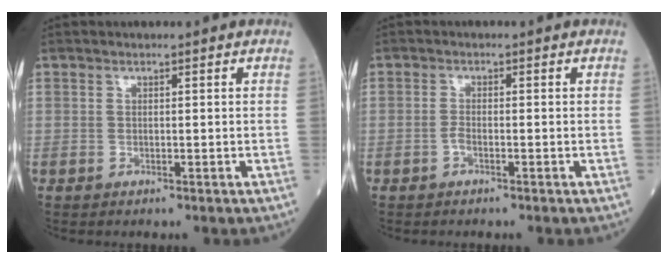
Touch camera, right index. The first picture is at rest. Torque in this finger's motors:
{"motor_torque": [0.78, -0.50, 0.25, 0.01]}